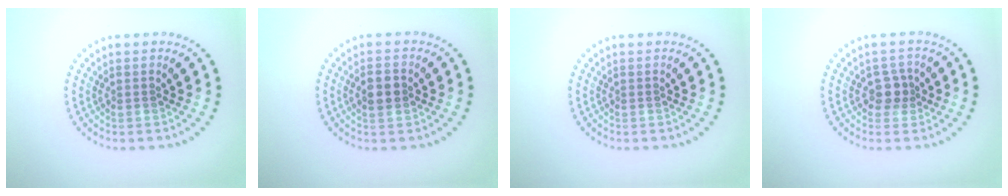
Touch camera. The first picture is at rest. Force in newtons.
{"total": 2.2, "press": 2.2, "slide": 0.2}
{"total": 0.0}
{"total": 1.9, "press": 1.7, "slide": 0.9}